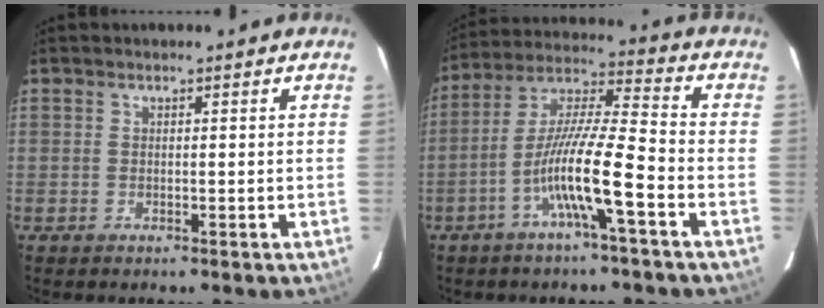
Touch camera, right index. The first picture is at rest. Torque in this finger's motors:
{"motor_torque": [1.35, -0.79, 0.94, 0.21]}